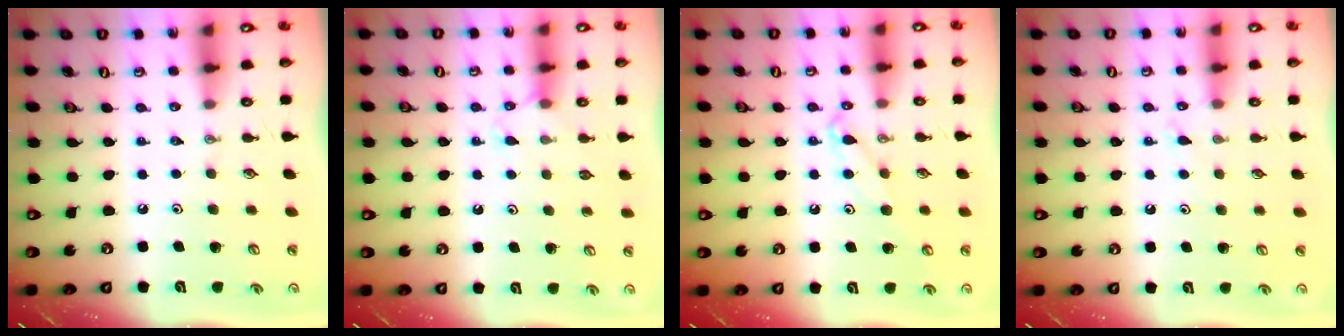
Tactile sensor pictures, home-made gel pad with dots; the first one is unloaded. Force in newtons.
{"total": 5.4, "press": 5.4, "slide": 0.6}
{"total": 6.5, "press": 6.5, "slide": 0.7}
{"total": 6.3, "press": 6.3, "slide": 0.7}